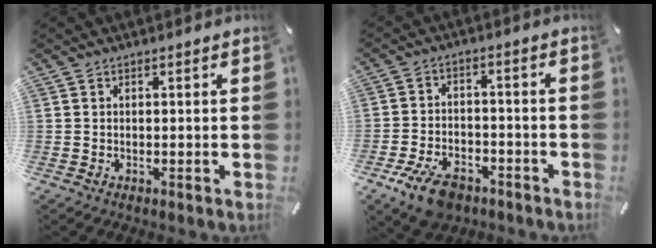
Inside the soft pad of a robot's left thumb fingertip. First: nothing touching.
{"total": 8.7, "force": [-5.3, 5.1, 4.7], "torque": [-0.096, 0.025, -0.095]}